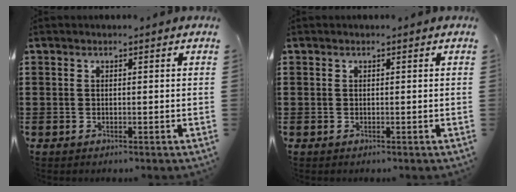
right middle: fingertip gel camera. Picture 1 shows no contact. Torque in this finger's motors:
{"motor_torque": [0.00, 0.00, 0.00, -0.01]}